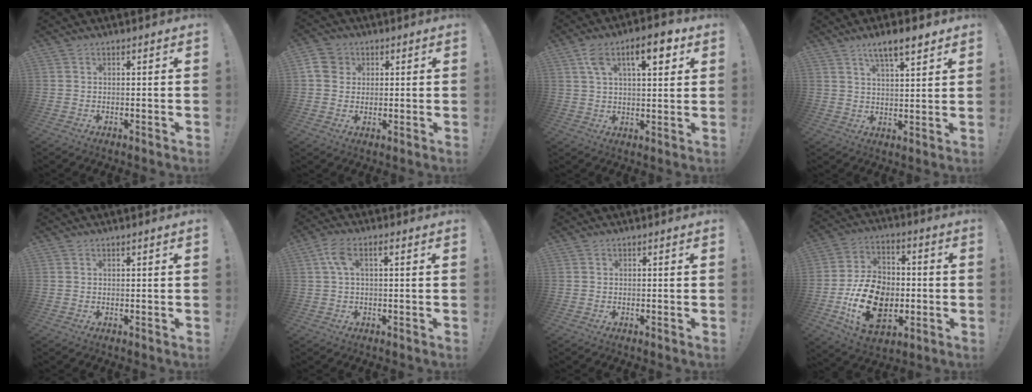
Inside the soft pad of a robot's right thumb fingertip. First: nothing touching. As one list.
[{"total": 7.2, "force": [2.1, 6.3, 2.8], "torque": [-0.057, 0.003, 0.044]}, {"total": 11.1, "force": [4.9, 4.8, 8.8], "torque": [-0.126, -0.004, 0.080]}, {"total": 8.2, "force": [5.8, 2.2, 5.4], "torque": [-0.079, -0.028, 0.099]}, {"total": 0.5, "force": [0.2, -0.3, 0.4], "torque": [-0.005, -0.001, 0.003]}, {"total": 4.9, "force": [1.0, 1.8, 4.4], "torque": [-0.084, 0.007, 0.018]}, {"total": 0.0}, {"total": 19.6, "force": [-5.0, 14.1, 12.7], "torque": [-0.233, 0.032, -0.075]}]